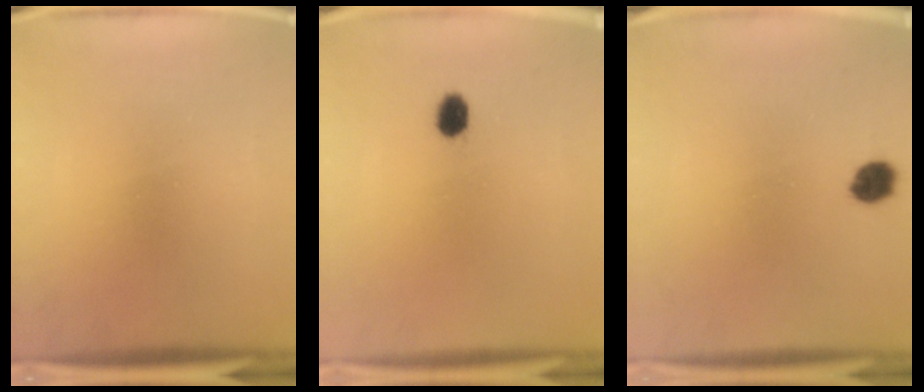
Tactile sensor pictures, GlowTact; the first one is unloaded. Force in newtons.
{"total": 2.7}
{"total": 3.8}